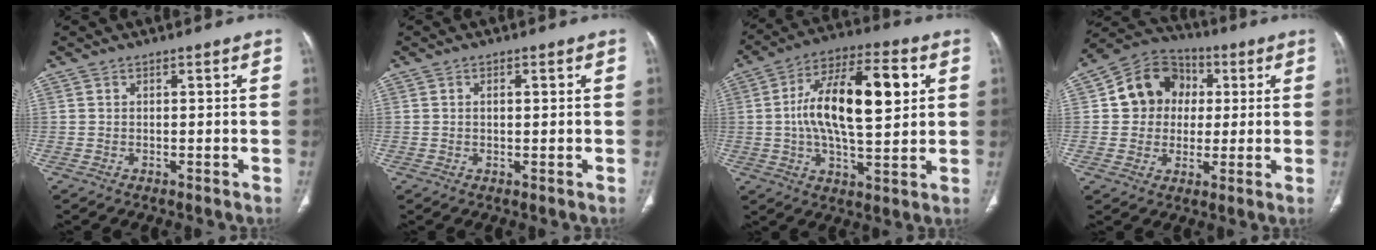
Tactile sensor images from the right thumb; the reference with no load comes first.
{"total": 1.6, "force": [0.3, 0.8, 1.4], "torque": [-0.027, 0.005, 0.005]}
{"total": 19.3, "force": [3.1, 8.1, 17.2], "torque": [-0.283, 0.017, 0.048]}
{"total": 12.3, "force": [1.8, 10.9, 5.4], "torque": [-0.054, 0.015, 0.022]}